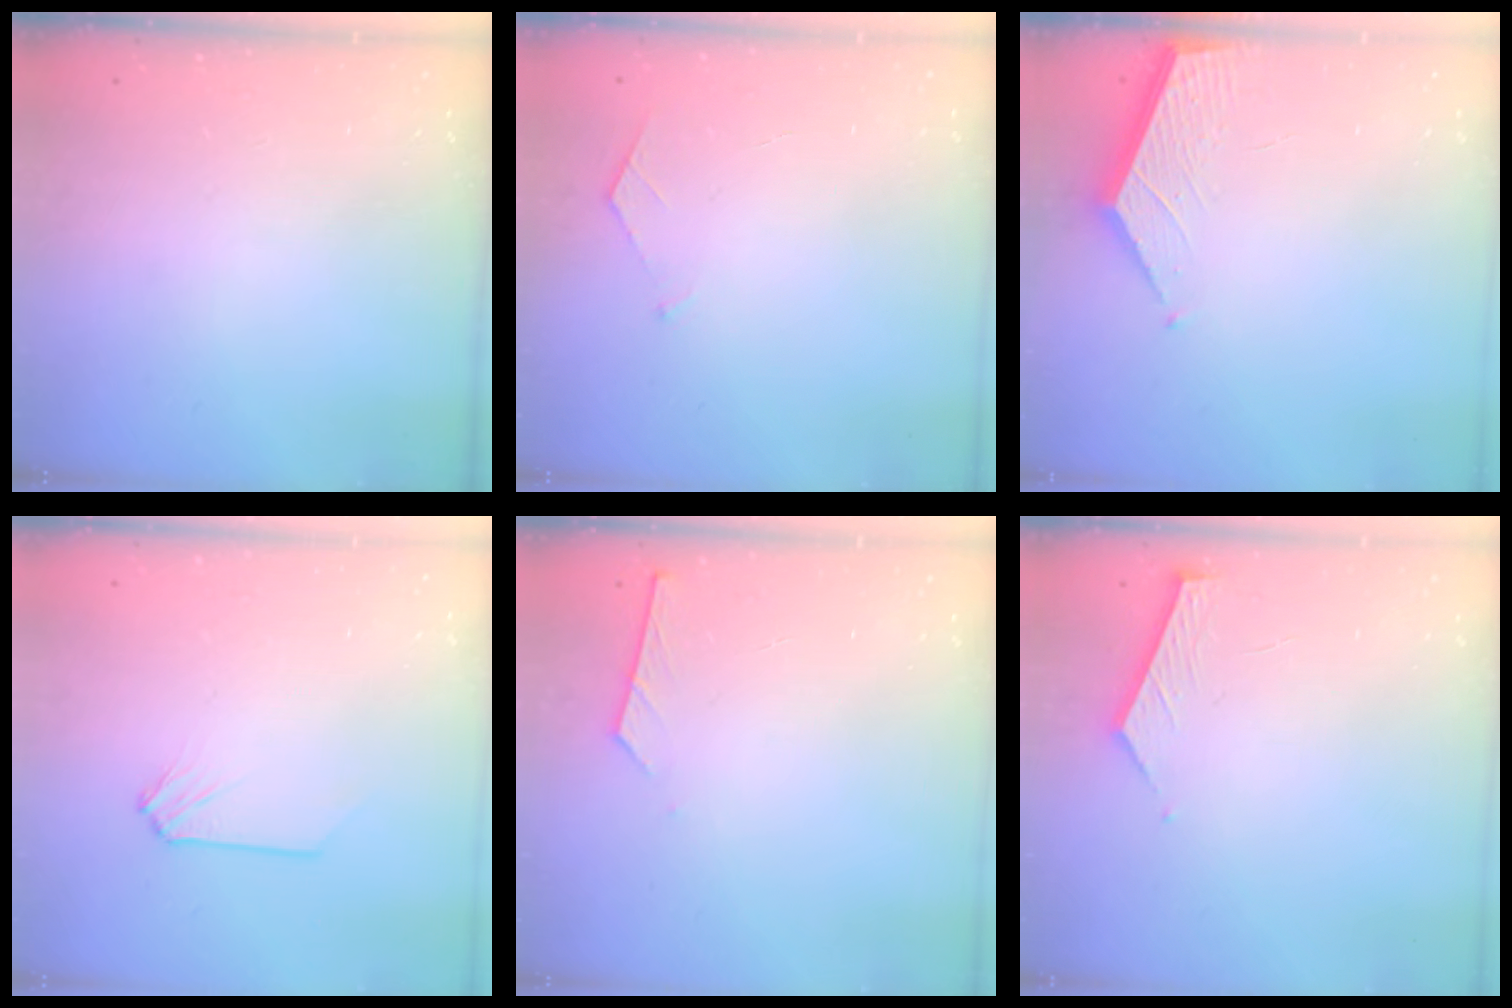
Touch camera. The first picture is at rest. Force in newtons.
{"total": 4.4, "press": 4.3, "slide": 0.6}
{"total": 2.1, "press": 2.1, "slide": 0.2}
{"total": 0.0}
{"total": 3.2, "press": 3.1, "slide": 0.3}
{"total": 5.3, "press": 5.3, "slide": 0.6}